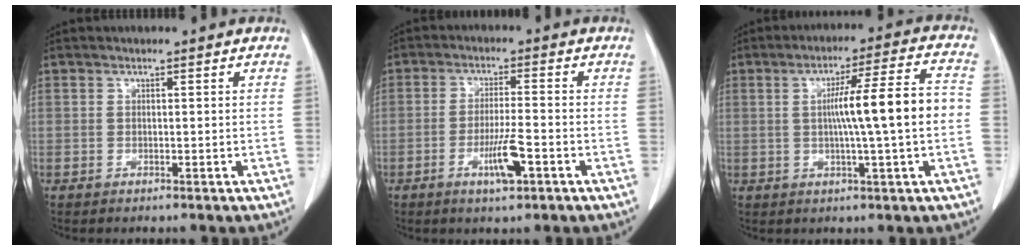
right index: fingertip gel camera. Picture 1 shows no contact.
{"total": 5.6, "force": [-2.6, 0.5, 4.9], "torque": [-0.094, -0.005, -0.047]}
{"total": 10.9, "force": [-0.4, -0.5, 10.8], "torque": [-0.170, 0.013, -0.008]}